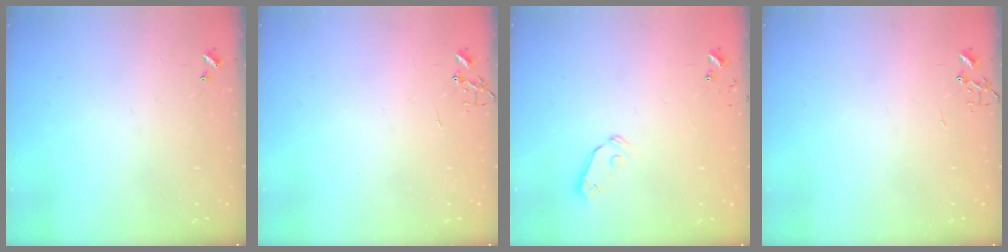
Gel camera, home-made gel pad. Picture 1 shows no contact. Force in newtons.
{"total": 0.0}
{"total": 5.4, "press": 5.3, "slide": 0.9}
{"total": 0.0}